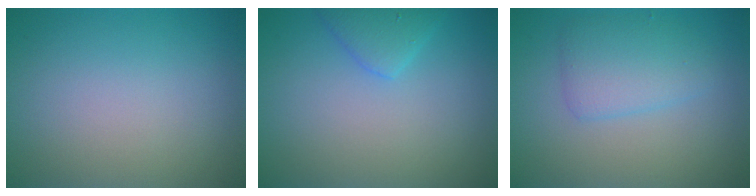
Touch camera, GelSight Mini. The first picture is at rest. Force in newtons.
{"total": 2.2, "press": 2.2, "slide": 0.2}
{"total": 3.1, "press": 3.1, "slide": 0.1}